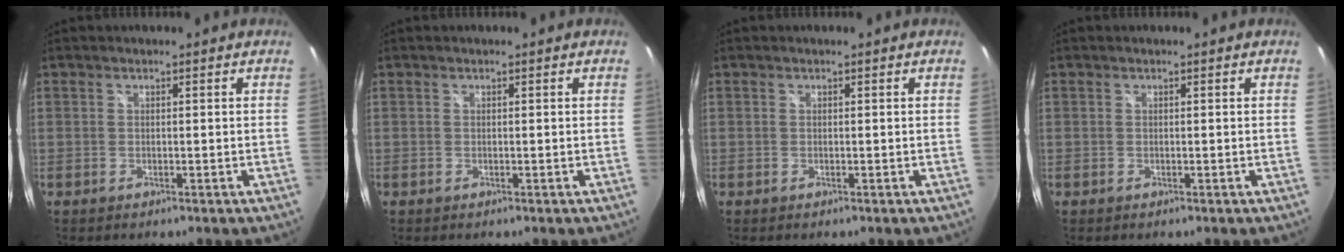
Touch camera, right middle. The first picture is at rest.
{"total": 0.0}
{"total": 0.0}
{"total": 0.0}